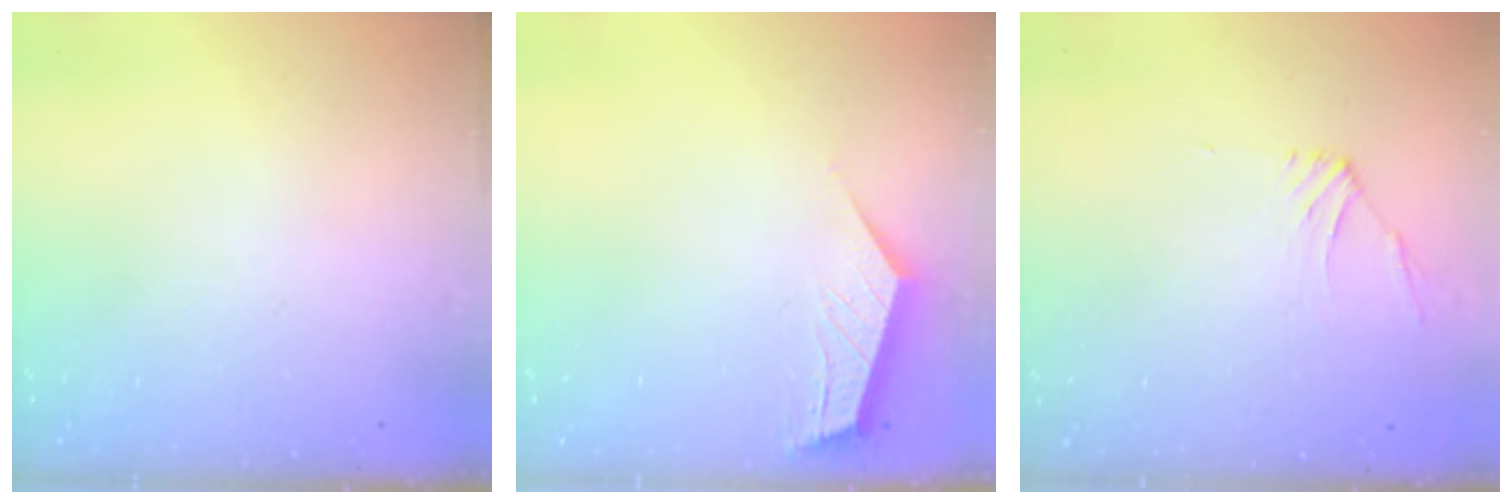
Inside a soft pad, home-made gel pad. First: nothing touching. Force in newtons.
{"total": 2.6, "press": 2.6, "slide": 0.4}
{"total": 0.7, "press": 0.6, "slide": 0.4}